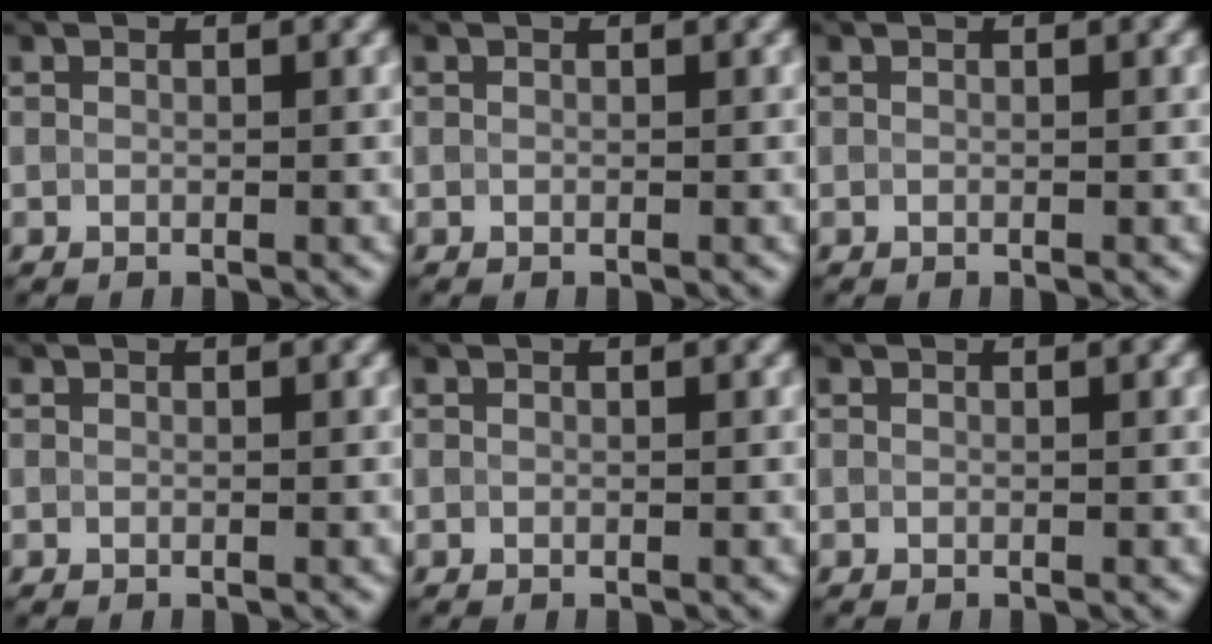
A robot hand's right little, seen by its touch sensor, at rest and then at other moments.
{"total": 0.0}
{"total": 0.0}
{"total": 0.0}
{"total": 0.0}
{"total": 0.0}